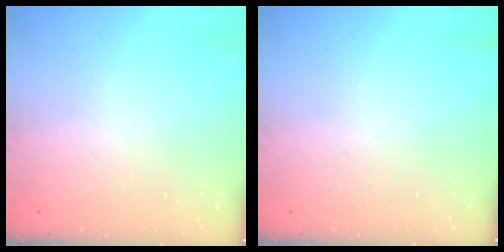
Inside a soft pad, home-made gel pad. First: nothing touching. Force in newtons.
{"total": 0.0}